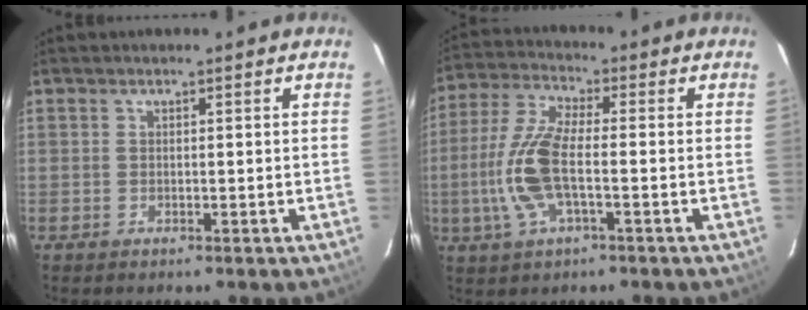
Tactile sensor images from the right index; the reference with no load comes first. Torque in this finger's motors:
{"motor_torque": [1.69, -0.22, 0.60, 0.15]}